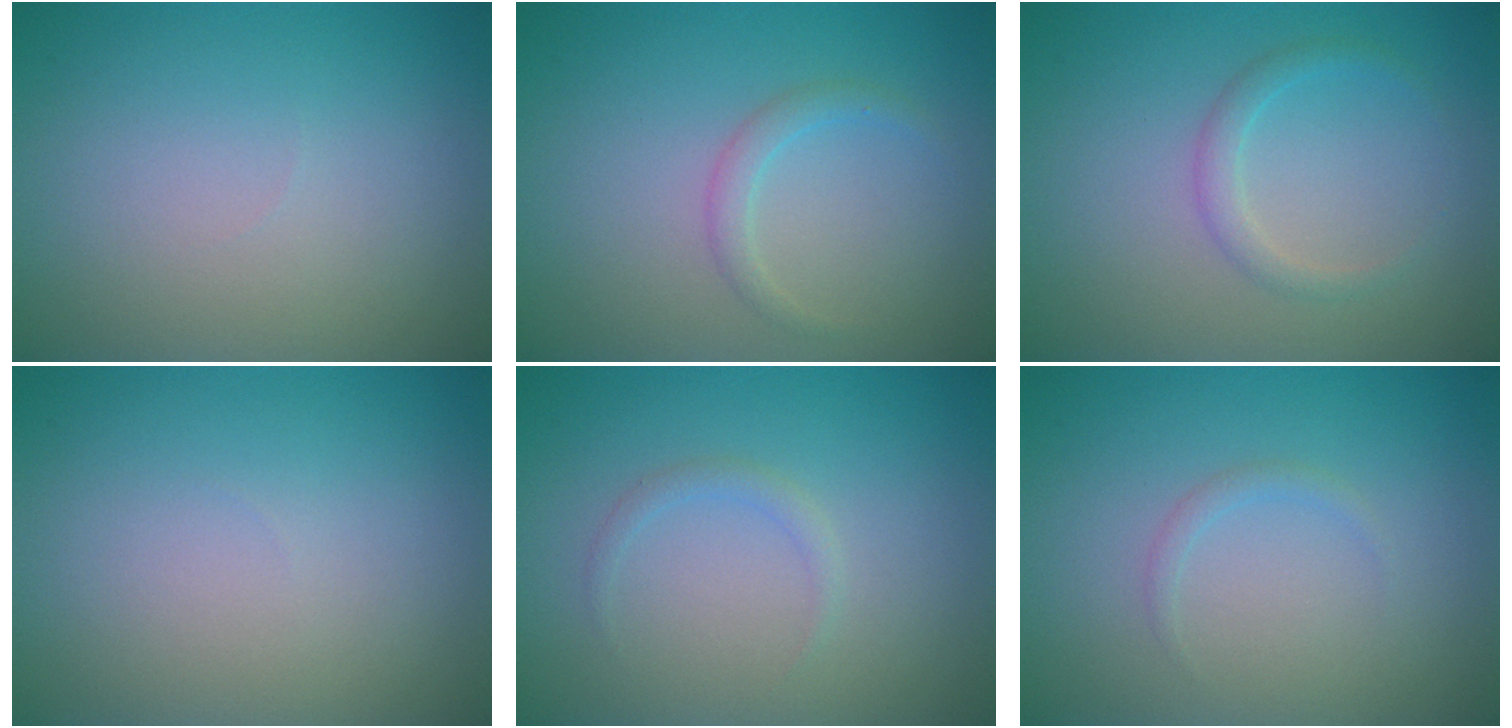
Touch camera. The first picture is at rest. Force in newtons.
{"total": 1.4, "press": 1.4, "slide": 0.1}
{"total": 1.6, "press": 1.6, "slide": 0.1}
{"total": 0.0}
{"total": 0.9, "press": 0.9, "slide": 0.1}
{"total": 0.8, "press": 0.8, "slide": 0.1}